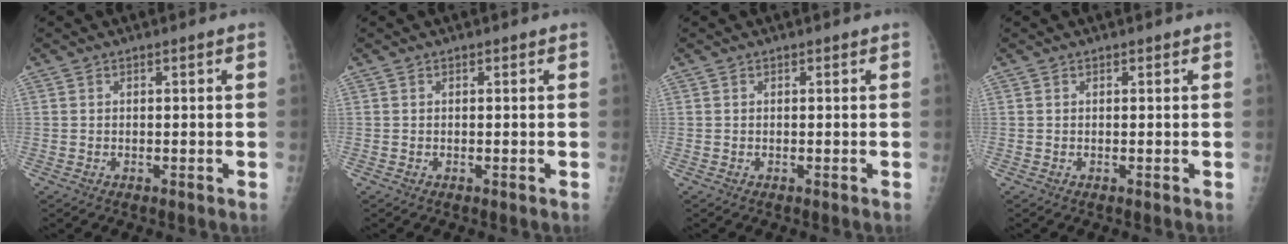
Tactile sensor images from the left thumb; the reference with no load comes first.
{"total": 0.0}
{"total": 0.0}
{"total": 0.0}